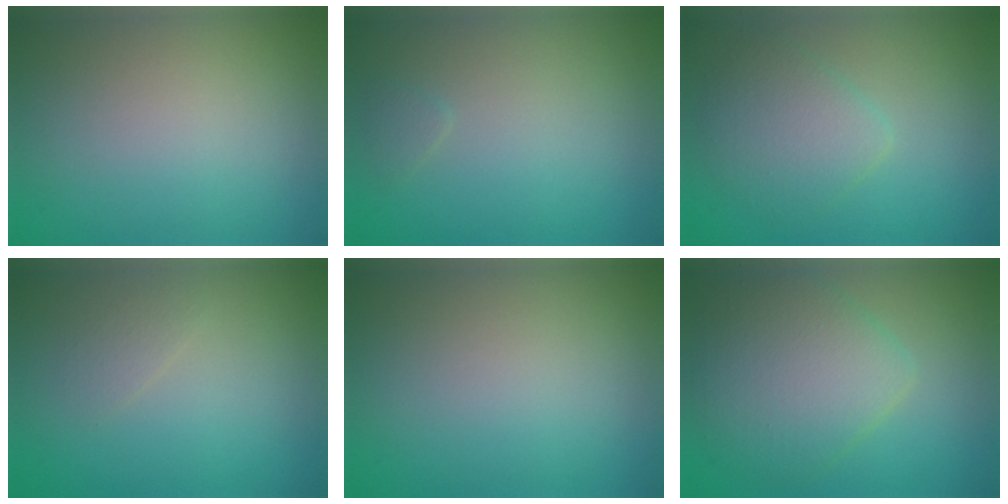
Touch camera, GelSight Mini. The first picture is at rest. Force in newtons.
{"total": 0.6, "press": 0.6, "slide": 0.0}
{"total": 3.8, "press": 3.8, "slide": 0.1}
{"total": 1.0, "press": 1.0, "slide": 0.1}
{"total": 0.0}
{"total": 6.6, "press": 6.6, "slide": 0.1}